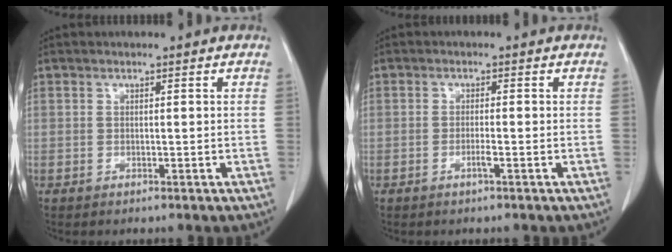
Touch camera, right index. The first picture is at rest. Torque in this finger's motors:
{"motor_torque": [0.08, -0.02, -0.03, 0.01]}